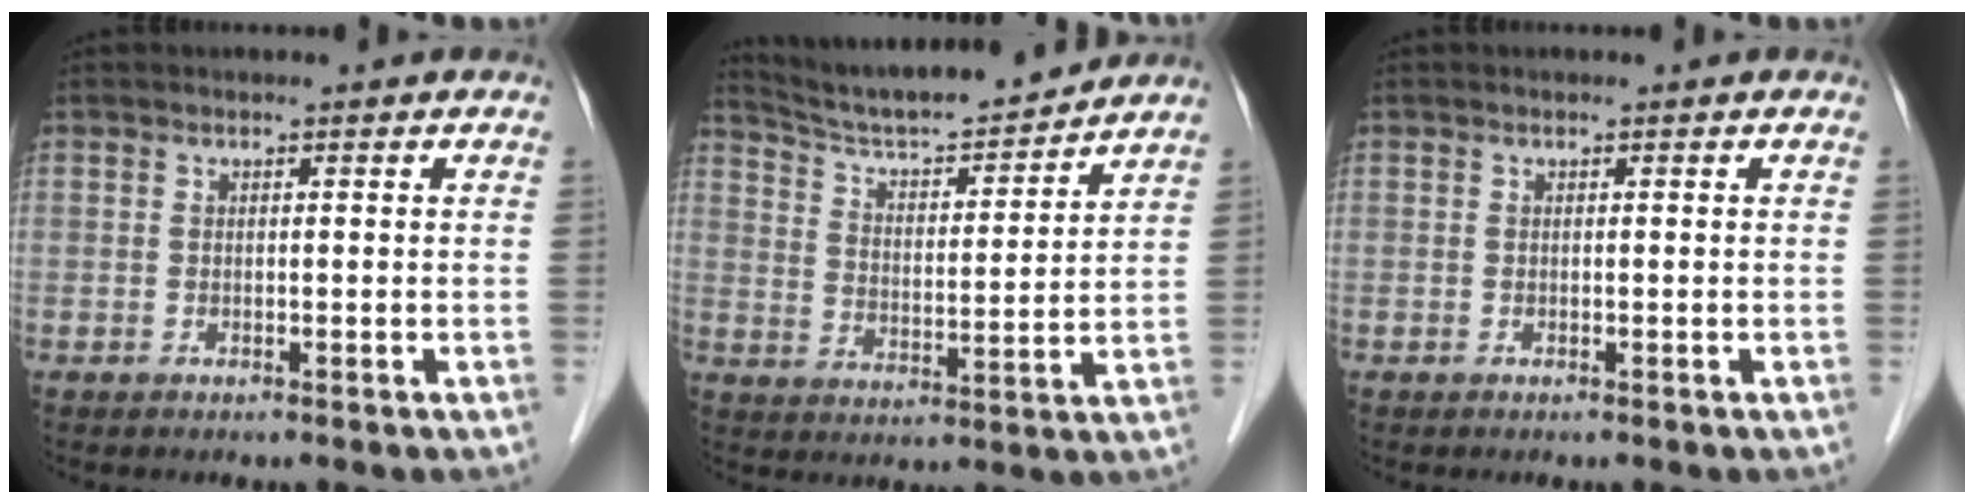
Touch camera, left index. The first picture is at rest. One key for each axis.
{"total": 14.0, "fx": 13.3, "fy": 0.7, "fz": 4.4, "tx": -0.079, "ty": 0.003, "tz": 0.216}
{"total": 0.0}